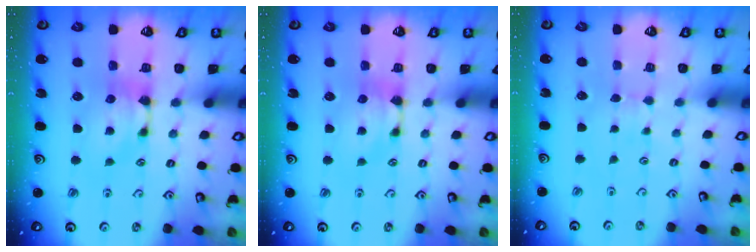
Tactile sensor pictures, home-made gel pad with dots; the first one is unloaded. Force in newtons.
{"total": 0.0}
{"total": 2.8, "press": 2.8, "slide": 0.2}